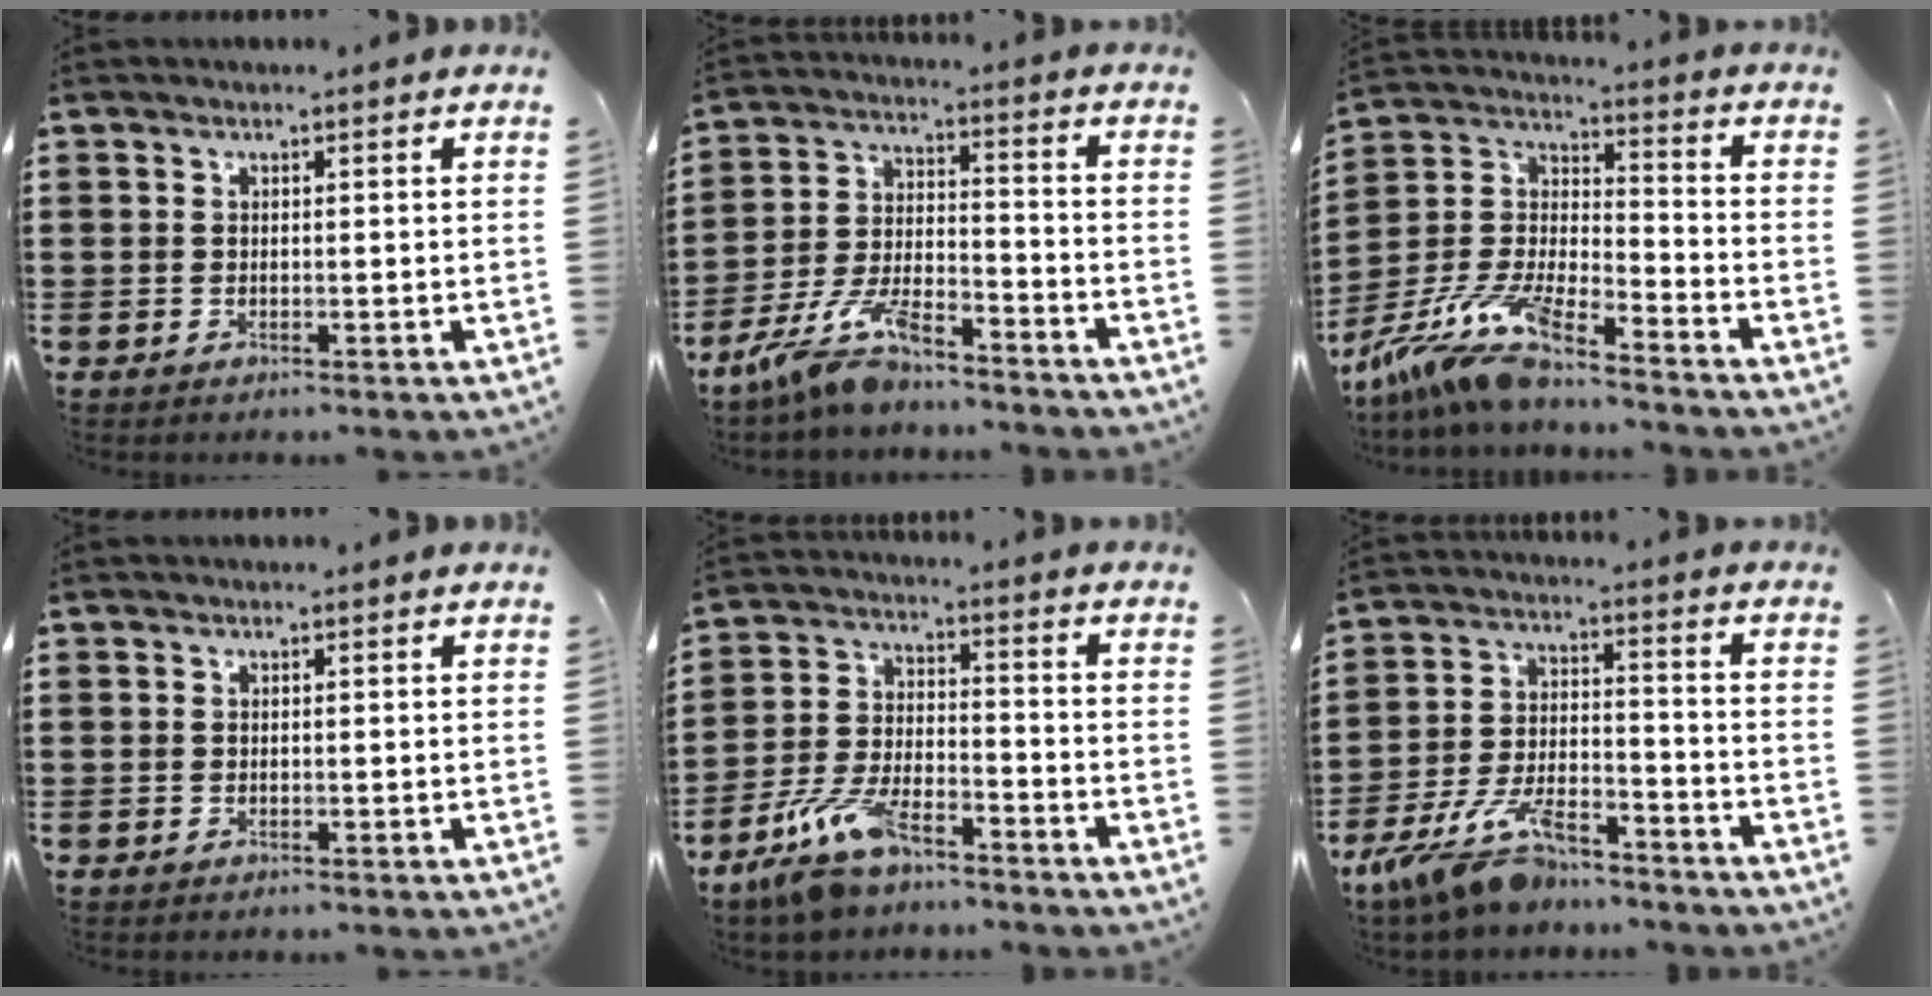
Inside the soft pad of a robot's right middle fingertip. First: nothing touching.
{"total": 9.8, "force": [-8.1, 2.1, 5.0], "torque": [-0.113, 0.008, -0.161]}
{"total": 11.4, "force": [-9.8, 1.1, 5.7], "torque": [-0.137, -0.001, -0.202]}
{"total": 0.0}
{"total": 9.3, "force": [-7.2, 2.8, 5.2], "torque": [-0.118, 0.005, -0.140]}
{"total": 10.8, "force": [-8.9, 2.7, 5.5], "torque": [-0.129, 0.009, -0.179]}